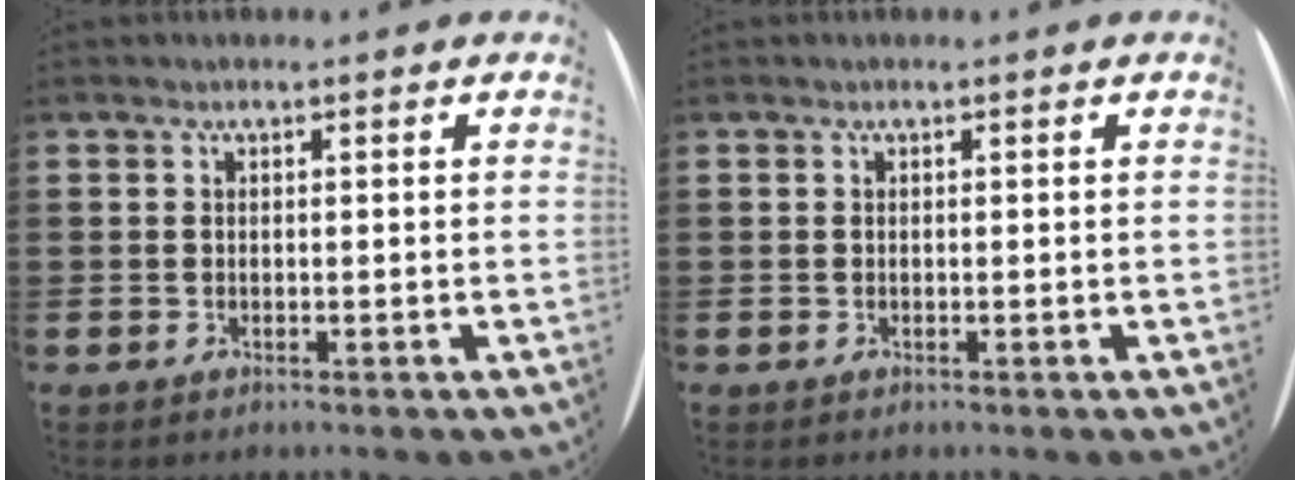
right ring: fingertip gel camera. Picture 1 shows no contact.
{"total": 0.0}